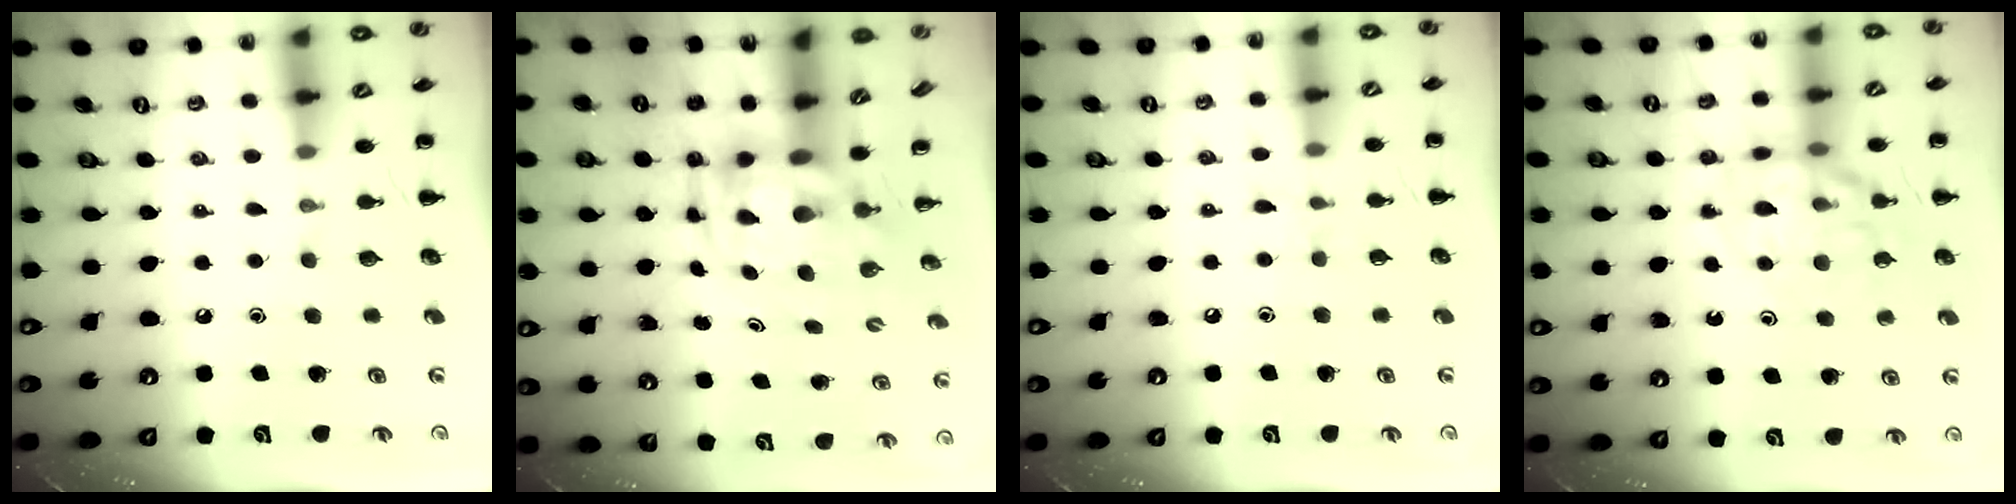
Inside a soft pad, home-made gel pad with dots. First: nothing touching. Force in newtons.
{"total": 3.3, "press": 3.2, "slide": 0.8}
{"total": 3.9, "press": 3.7, "slide": 1.3}
{"total": 13.2, "press": 13.0, "slide": 2.1}